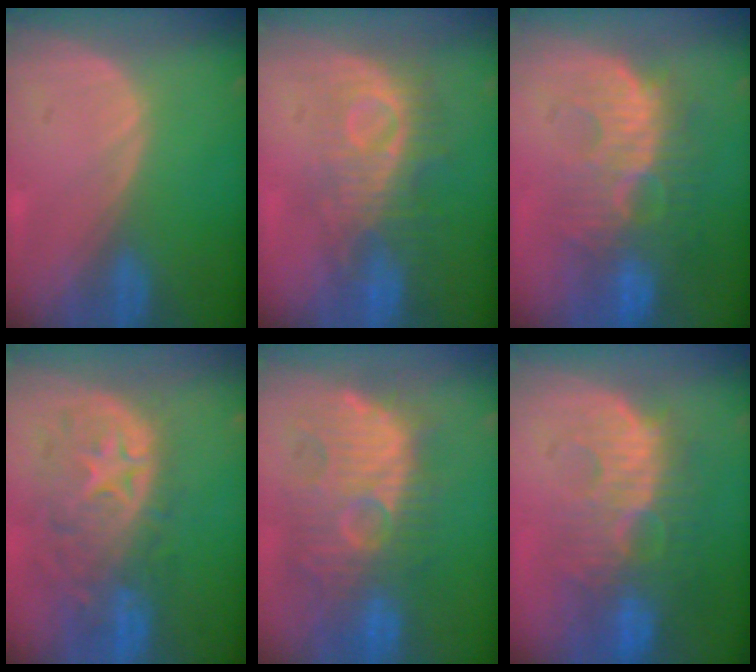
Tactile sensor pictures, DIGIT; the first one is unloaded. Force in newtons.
{"total": 9.1, "press": 8.4, "slide": 3.6}
{"total": 10.4, "press": 9.8, "slide": 3.4}
{"total": 11.0, "press": 9.8, "slide": 5.1}
{"total": 12.1, "press": 11.7, "slide": 2.9}
{"total": 10.8, "press": 9.9, "slide": 4.2}